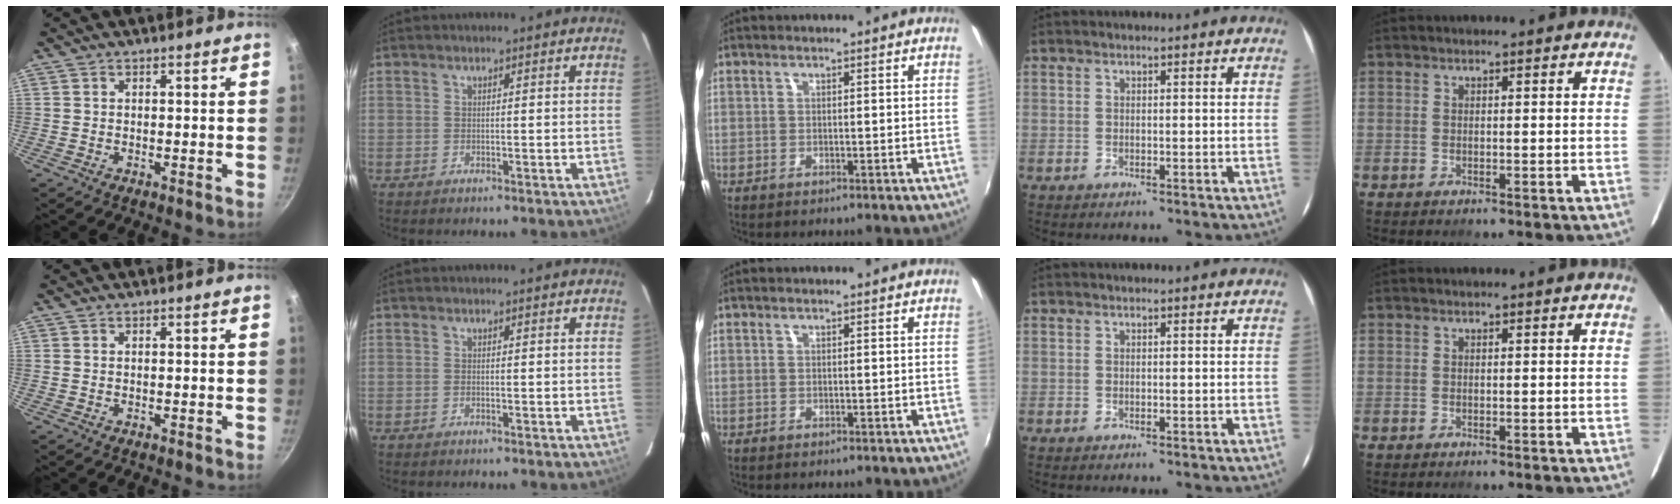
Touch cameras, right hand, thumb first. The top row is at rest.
{}